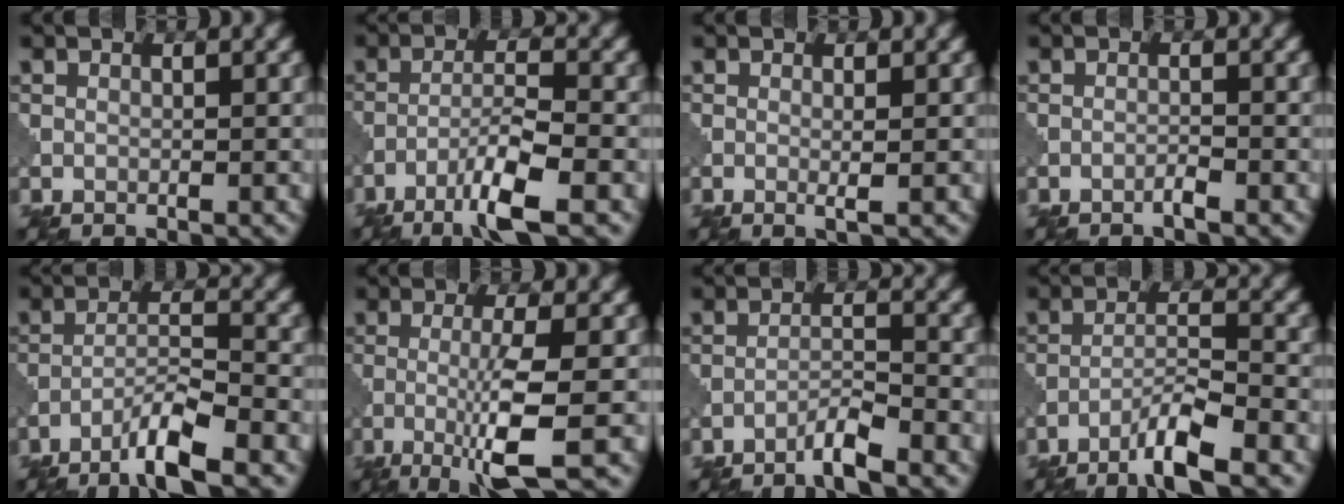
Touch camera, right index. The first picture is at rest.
{"total": 5.3, "force": [-3.1, 0.4, 4.3], "torque": [-0.076, 0.006, -0.067]}
{"total": 1.2, "force": [0.0, 0.1, 1.1], "torque": [-0.019, -0.001, -0.004]}
{"total": 0.9, "force": [-0.7, 0.0, 0.5], "torque": [-0.009, 0.004, -0.017]}
{"total": 4.9, "force": [-3.4, 0.3, 3.5], "torque": [-0.062, 0.007, -0.073]}
{"total": 5.7, "force": [-1.7, 0.7, 5.4], "torque": [-0.095, -0.005, -0.039]}
{"total": 2.7, "force": [-2.2, 0.0, 1.6], "torque": [-0.027, 0.006, -0.048]}
{"total": 4.7, "force": [-3.3, 0.2, 3.3], "torque": [-0.059, 0.007, -0.070]}